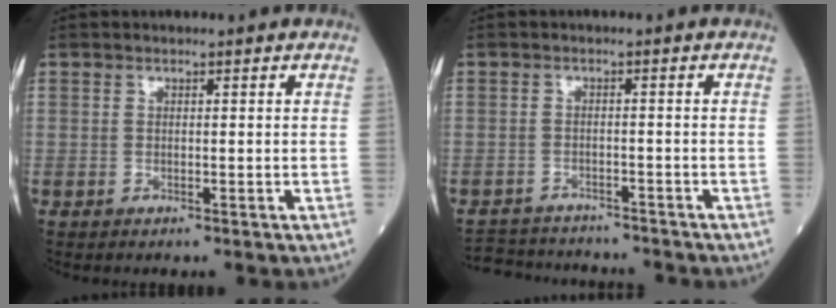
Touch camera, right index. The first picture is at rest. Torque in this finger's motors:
{"motor_torque": [-0.12, -0.04, -0.19, -0.04]}